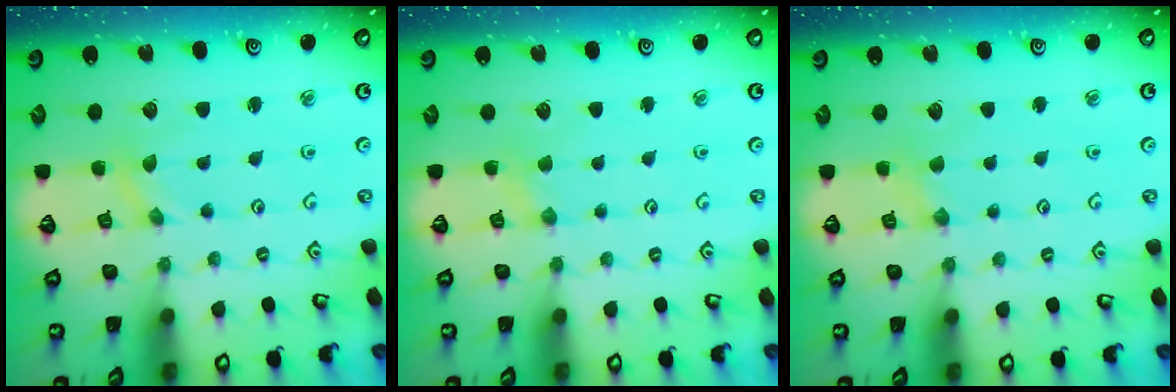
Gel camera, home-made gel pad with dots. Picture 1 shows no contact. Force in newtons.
{"total": 1.8, "press": 1.8, "slide": 0.3}
{"total": 1.5, "press": 1.4, "slide": 0.3}